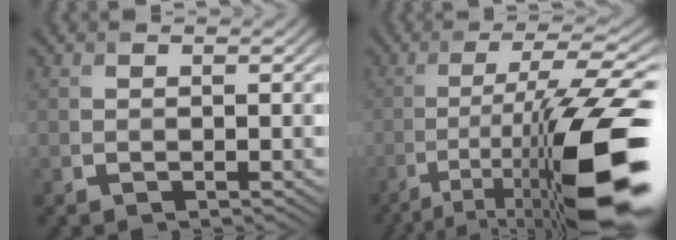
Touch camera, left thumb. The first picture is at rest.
{"total": 16.3, "force": [-7.1, 3.5, 14.2], "torque": [-0.223, 0.004, -0.115]}